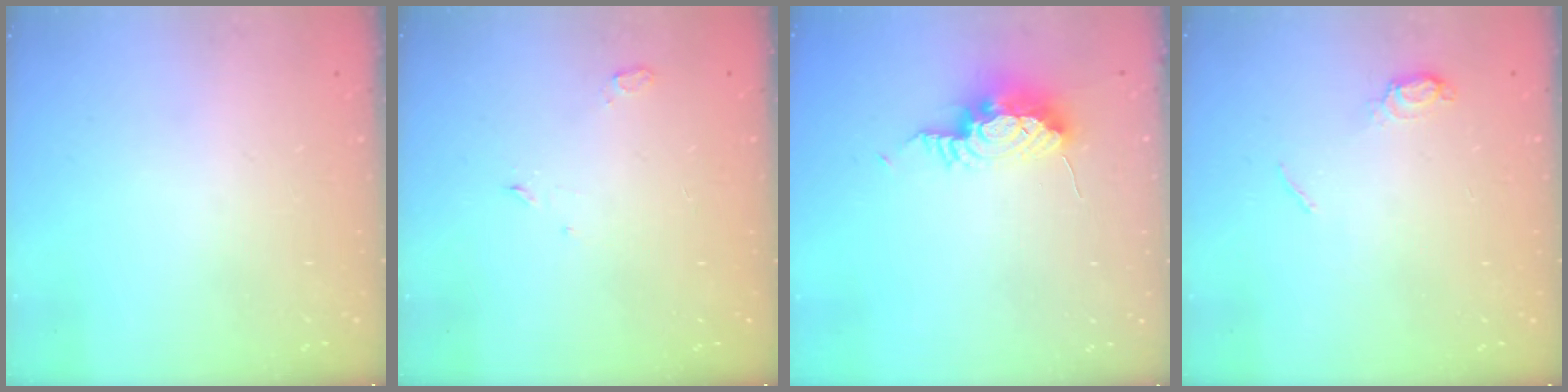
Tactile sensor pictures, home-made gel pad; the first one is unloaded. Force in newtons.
{"total": 2.7, "press": 2.6, "slide": 0.8}
{"total": 9.9, "press": 9.5, "slide": 2.7}
{"total": 6.1, "press": 6.0, "slide": 0.6}